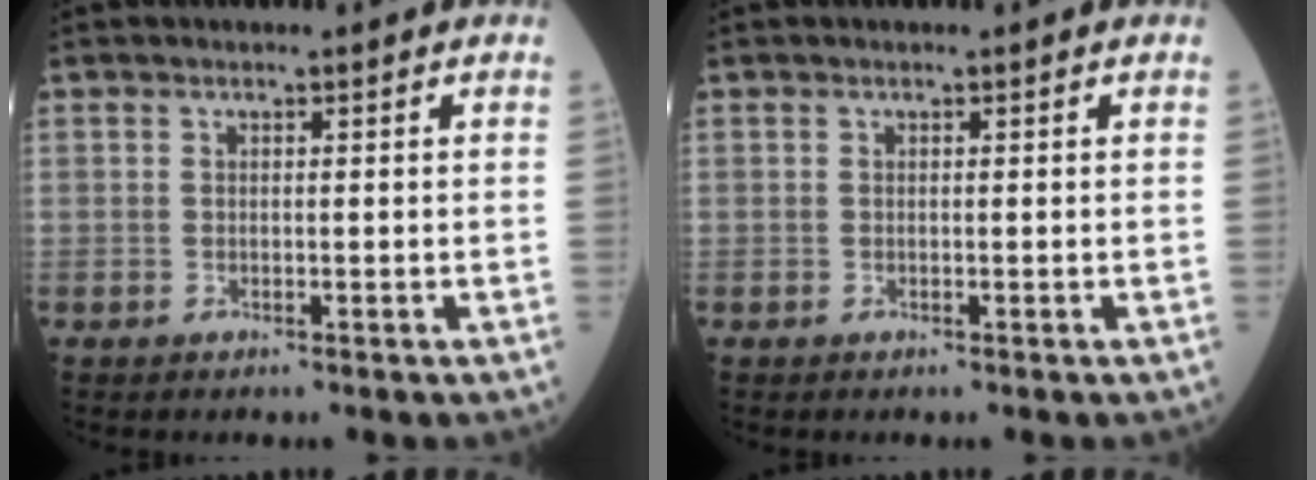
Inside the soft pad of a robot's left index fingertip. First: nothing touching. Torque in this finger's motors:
{"motor_torque": [0.00, 0.00, 0.00, 0.00]}